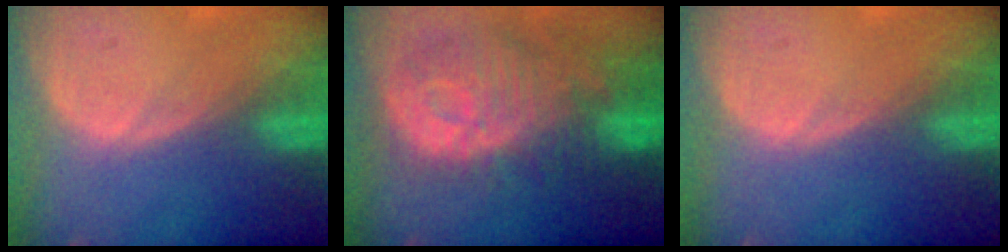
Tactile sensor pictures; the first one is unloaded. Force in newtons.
{"total": 12.4, "press": 11.2, "slide": 5.4}
{"total": 0.0}